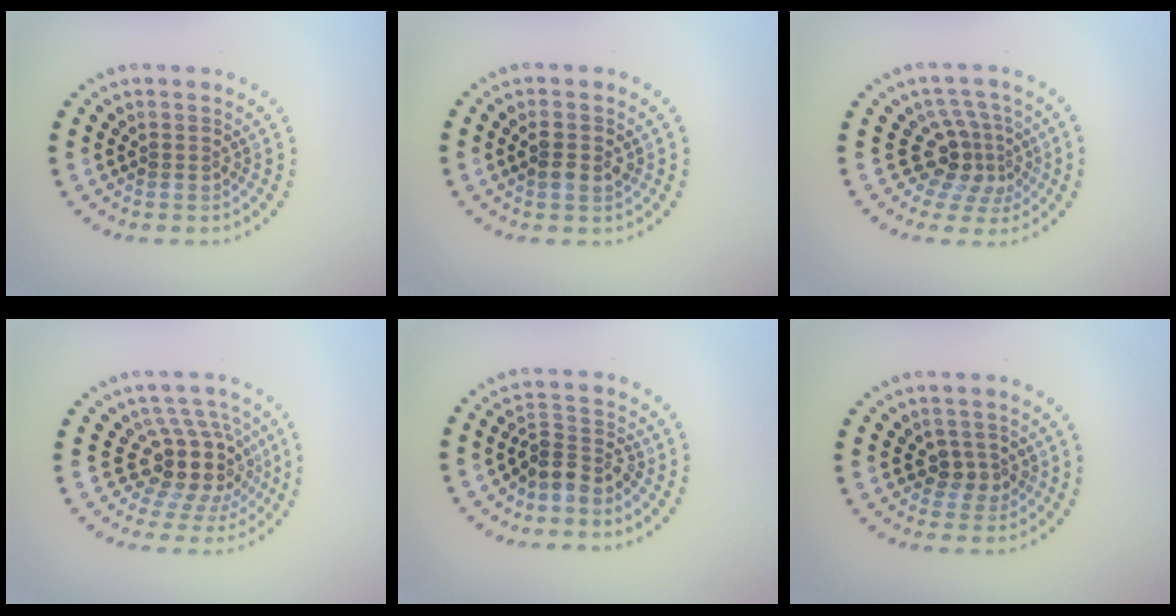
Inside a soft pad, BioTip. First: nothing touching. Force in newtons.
{"total": 1.9, "press": 1.9, "slide": 0.3}
{"total": 3.7, "press": 2.6, "slide": 2.7}
{"total": 4.9, "press": 3.7, "slide": 3.2}
{"total": 2.7, "press": 2.0, "slide": 1.8}
{"total": 2.1, "press": 1.9, "slide": 0.8}